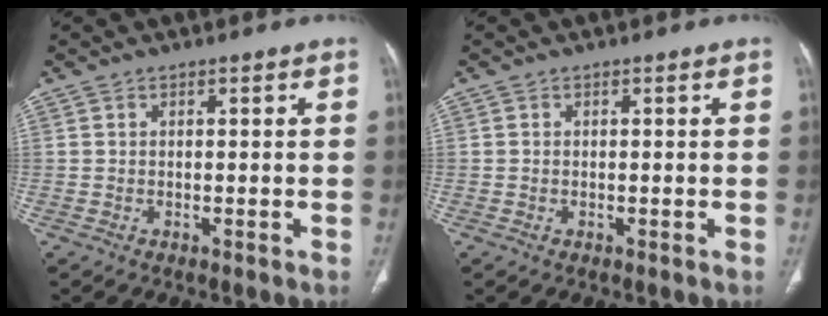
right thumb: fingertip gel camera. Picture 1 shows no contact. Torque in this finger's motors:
{"motor_torque": [0.37, 0.02, -0.37, 0.12, 0.04]}